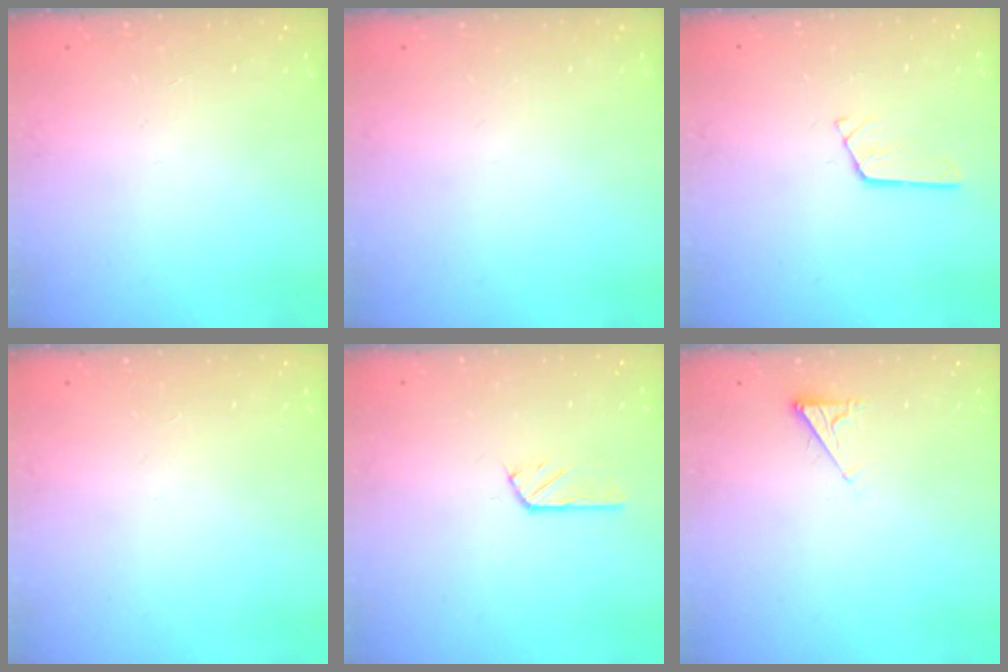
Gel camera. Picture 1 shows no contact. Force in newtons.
{"total": 0.0}
{"total": 2.6, "press": 2.6, "slide": 0.3}
{"total": 1.9, "press": 1.9, "slide": 0.3}
{"total": 3.0, "press": 3.0, "slide": 0.2}
{"total": 3.0, "press": 3.0, "slide": 0.4}